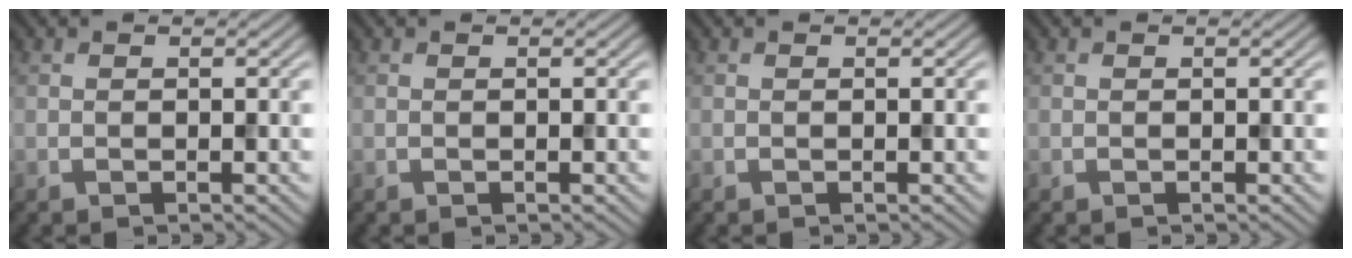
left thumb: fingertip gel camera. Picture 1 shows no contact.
{"total": 0.0}
{"total": 0.0}
{"total": 0.0}